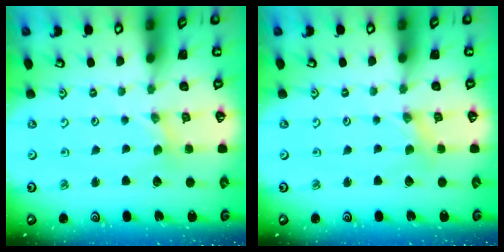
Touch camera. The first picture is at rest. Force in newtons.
{"total": 0.0}